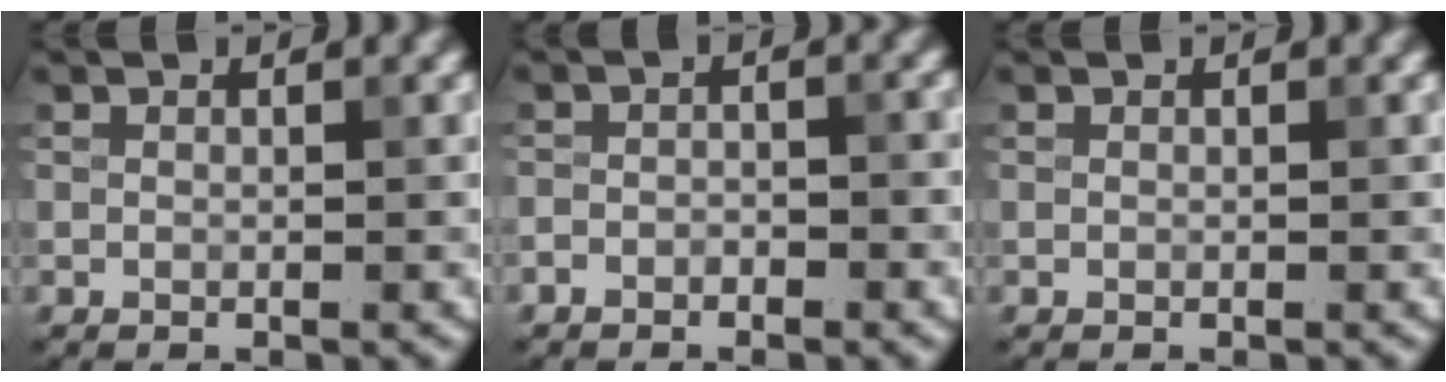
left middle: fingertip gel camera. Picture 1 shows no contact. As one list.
[{"total": 1.7, "force": [-1.2, 0.9, 0.8], "torque": [-0.015, 0.003, -0.024]}, {"total": 0.0}]